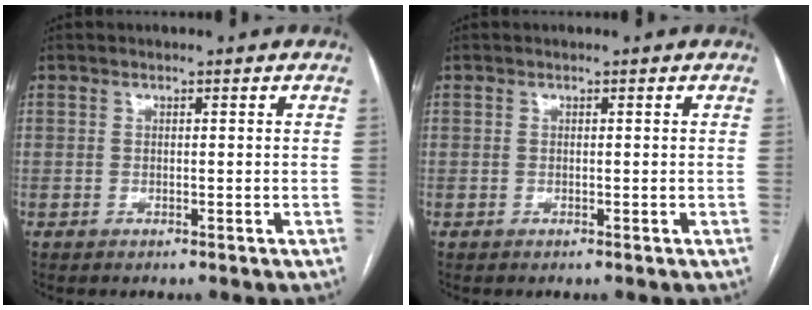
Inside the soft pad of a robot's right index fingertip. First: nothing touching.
{"total": 0.0}